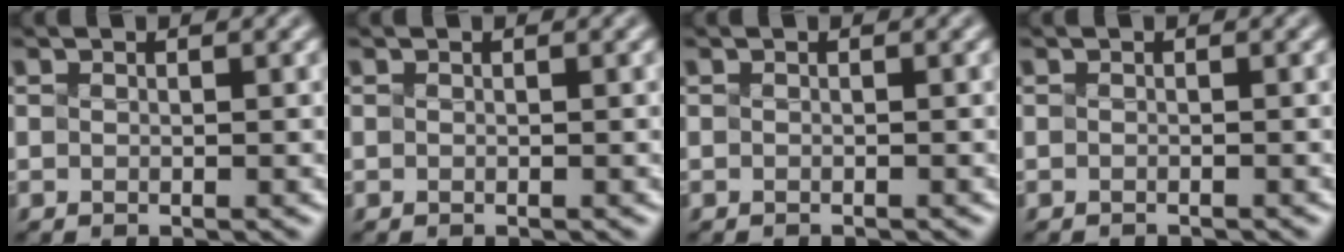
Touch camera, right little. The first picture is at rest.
{"total": 0.0}
{"total": 0.8, "force": [-0.8, 0.1, 0.2], "torque": [0.002, -0.002, -0.013]}
{"total": 1.2, "force": [-1.2, 0.1, 0.2], "torque": [0.004, -0.005, -0.018]}